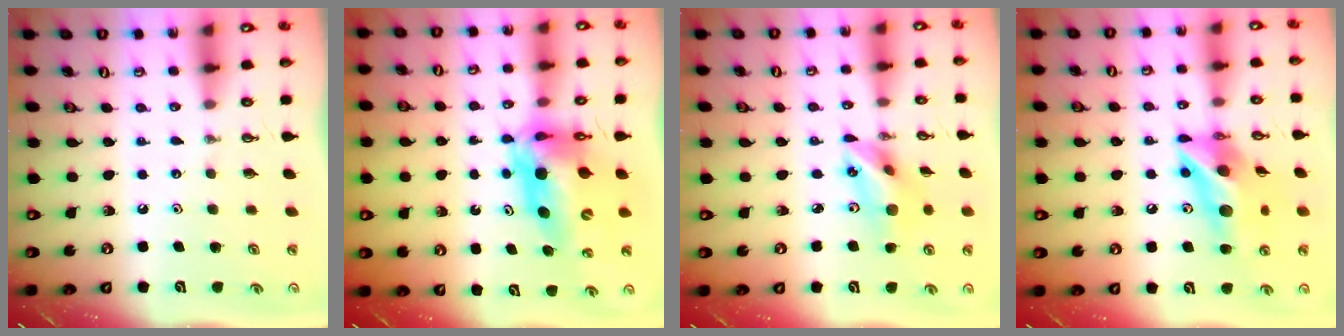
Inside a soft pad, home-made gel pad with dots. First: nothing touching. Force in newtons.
{"total": 14.3, "press": 14.3, "slide": 1.2}
{"total": 12.5, "press": 12.2, "slide": 2.9}
{"total": 14.7, "press": 14.7, "slide": 1.6}